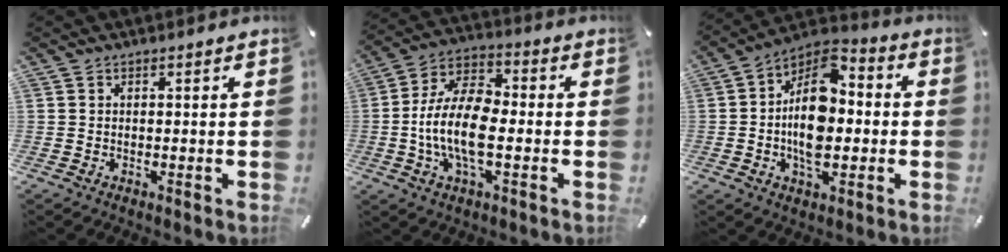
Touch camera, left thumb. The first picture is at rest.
{"total": 13.6, "force": [-2.8, 7.0, 11.3], "torque": [-0.230, 0.009, -0.047]}
{"total": 14.8, "force": [-1.6, 9.2, 11.5], "torque": [-0.219, -0.004, -0.032]}